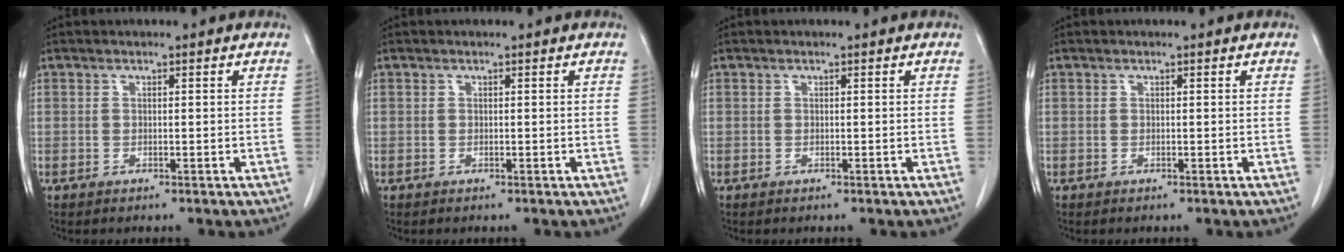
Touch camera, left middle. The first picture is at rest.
{"total": 0.0}
{"total": 0.0}
{"total": 0.0}